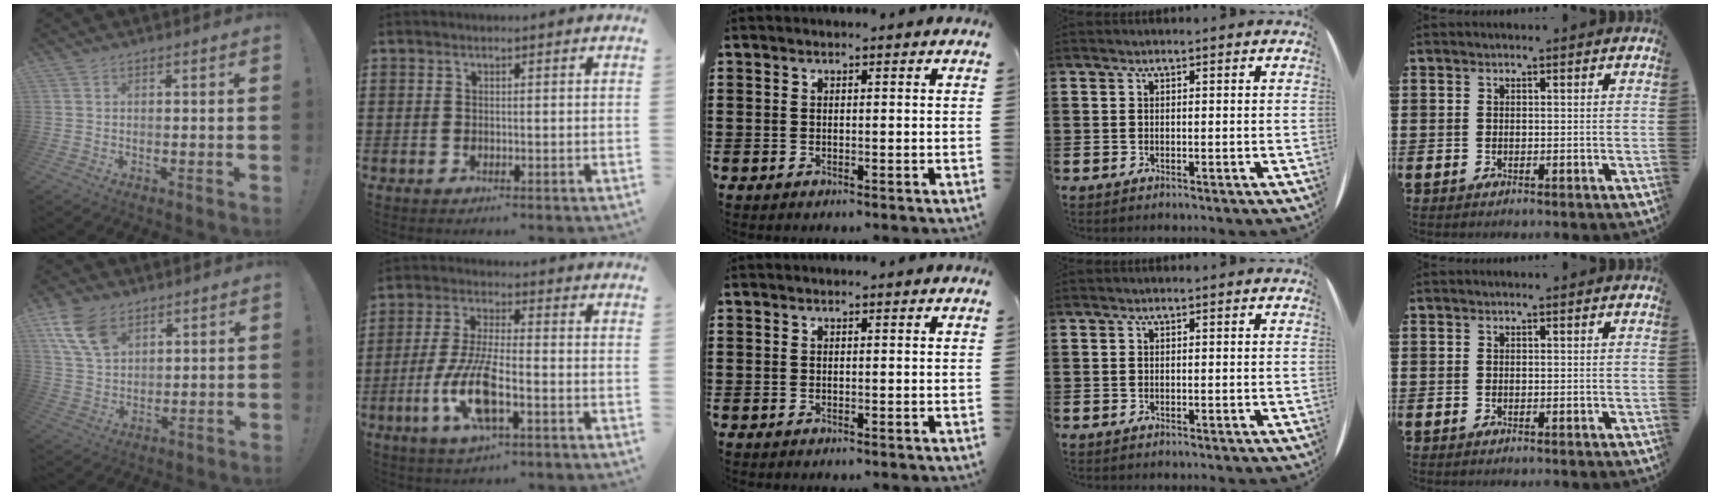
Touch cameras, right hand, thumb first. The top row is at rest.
{"thumb": {"total": 12.5, "force": [6.8, 7.9, 6.9], "torque": [-0.131, -0.021, 0.134]}, "index": {"total": 9.6, "force": [-3.6, 2.7, 8.4], "torque": [-0.189, -0.013, -0.070]}}